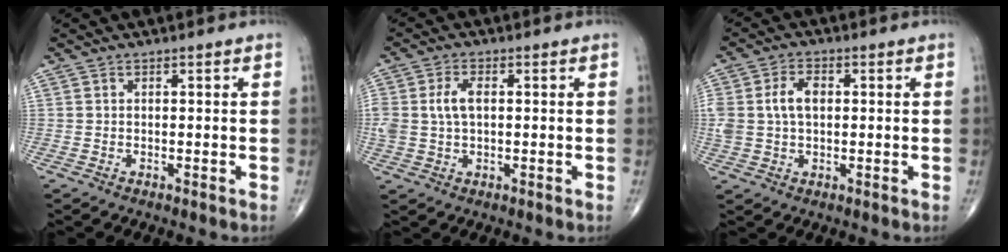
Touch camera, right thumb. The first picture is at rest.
{"total": 5.5, "force": [0.7, 3.2, 4.3], "torque": [-0.101, 0.011, 0.015]}
{"total": 6.8, "force": [0.9, 4.3, 5.2], "torque": [-0.110, 0.016, 0.019]}